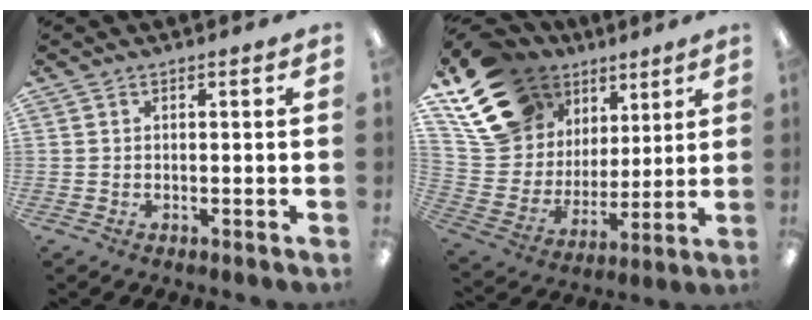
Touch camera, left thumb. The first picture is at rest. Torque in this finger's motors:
{"motor_torque": [0.53, 0.37, 1.48, -1.29, 0.25]}